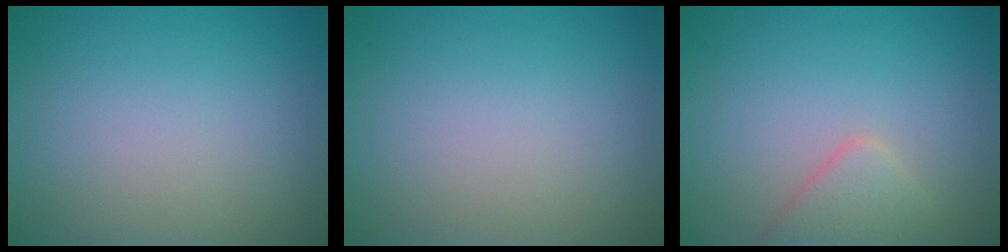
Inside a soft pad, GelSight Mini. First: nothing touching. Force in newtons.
{"total": 0.0}
{"total": 2.4, "press": 2.4, "slide": 0.1}